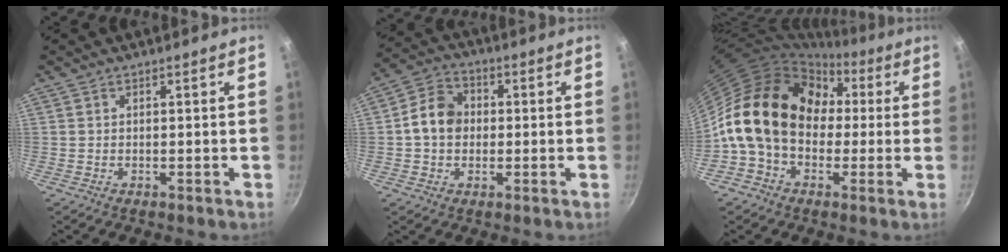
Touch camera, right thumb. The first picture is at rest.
{"total": 8.5, "force": [0.2, 6.9, 5.0], "torque": [-0.064, 0.019, -0.013]}
{"total": 19.4, "force": [0.7, 14.9, 12.5], "torque": [-0.184, 0.051, -0.001]}